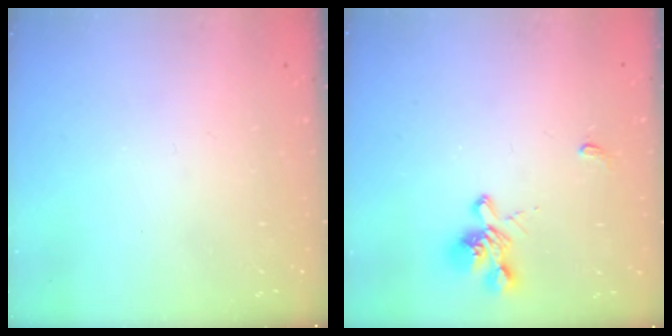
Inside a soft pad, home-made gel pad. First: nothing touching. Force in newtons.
{"total": 1.9, "press": 1.5, "slide": 1.1}